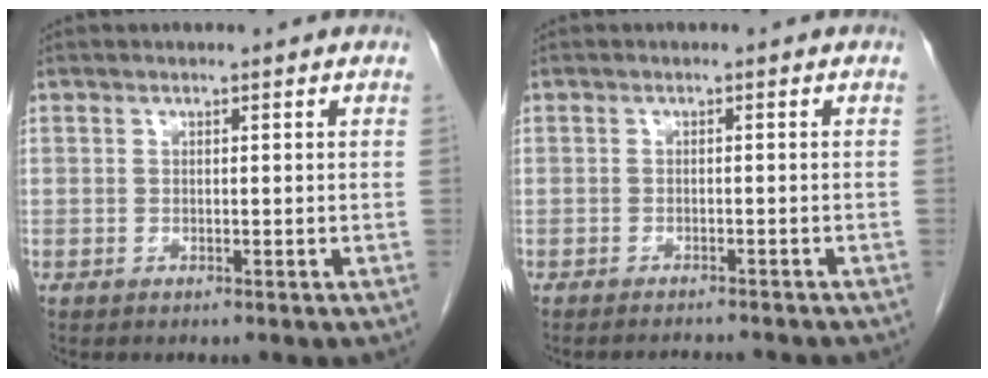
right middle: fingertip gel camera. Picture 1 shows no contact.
{"total": 4.6, "force": [-4.4, 0.7, 1.2], "torque": [-0.013, -0.009, -0.054]}